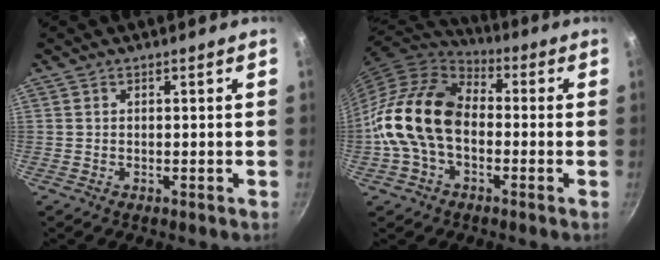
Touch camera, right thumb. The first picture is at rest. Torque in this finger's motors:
{"motor_torque": [0.44, 2.73, 1.40, -1.37, 0.58]}